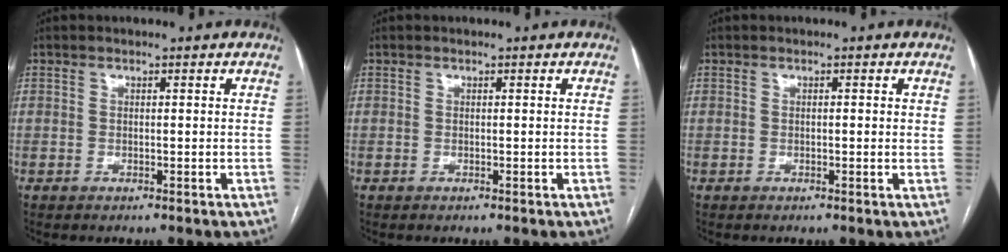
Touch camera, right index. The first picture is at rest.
{"total": 0.0}
{"total": 0.8, "force": [0.2, 0.2, 0.8], "torque": [-0.013, 0.001, 0.002]}